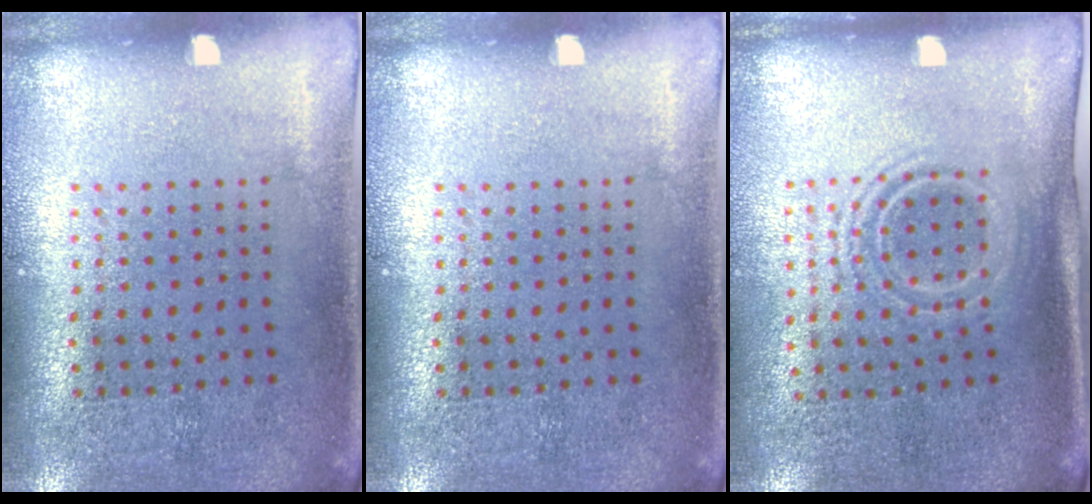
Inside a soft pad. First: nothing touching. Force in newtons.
{"total": 0.0}
{"total": 1.6, "press": 1.2, "slide": 1.1}